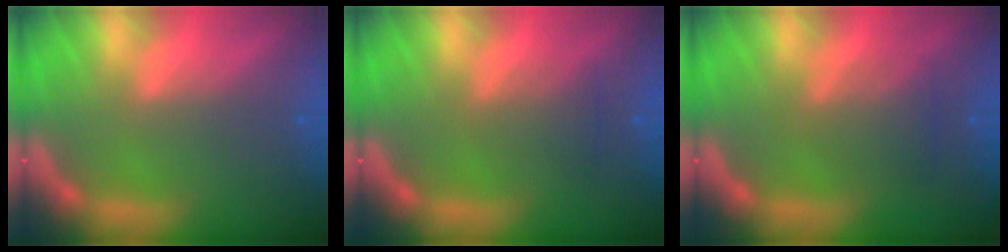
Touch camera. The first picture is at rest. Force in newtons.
{"total": 2.0}
{"total": 3.0}